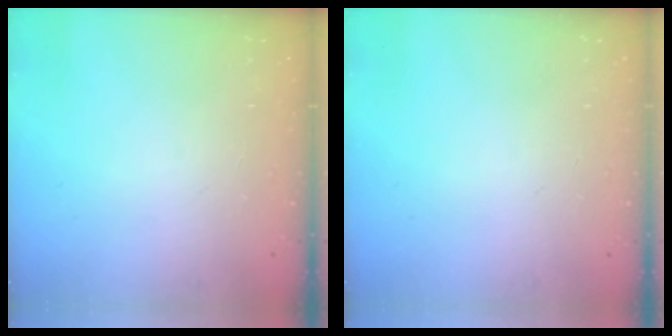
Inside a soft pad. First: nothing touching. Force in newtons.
{"total": 0.0}